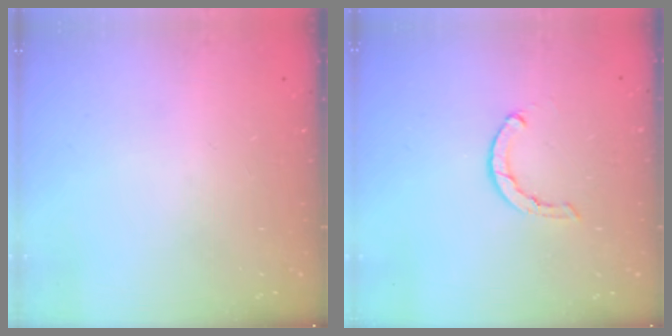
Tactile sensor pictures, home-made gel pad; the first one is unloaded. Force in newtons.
{"total": 1.6, "press": 1.5, "slide": 0.4}